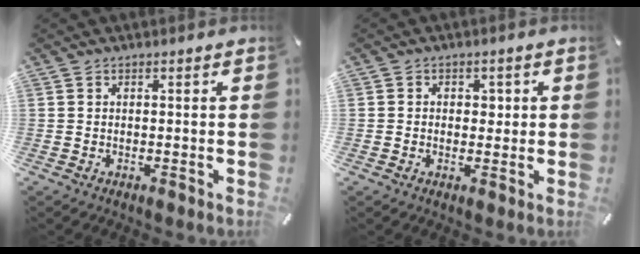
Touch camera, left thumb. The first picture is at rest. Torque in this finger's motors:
{"motor_torque": [0.04, -0.22, 0.10, 0.18, -0.09]}